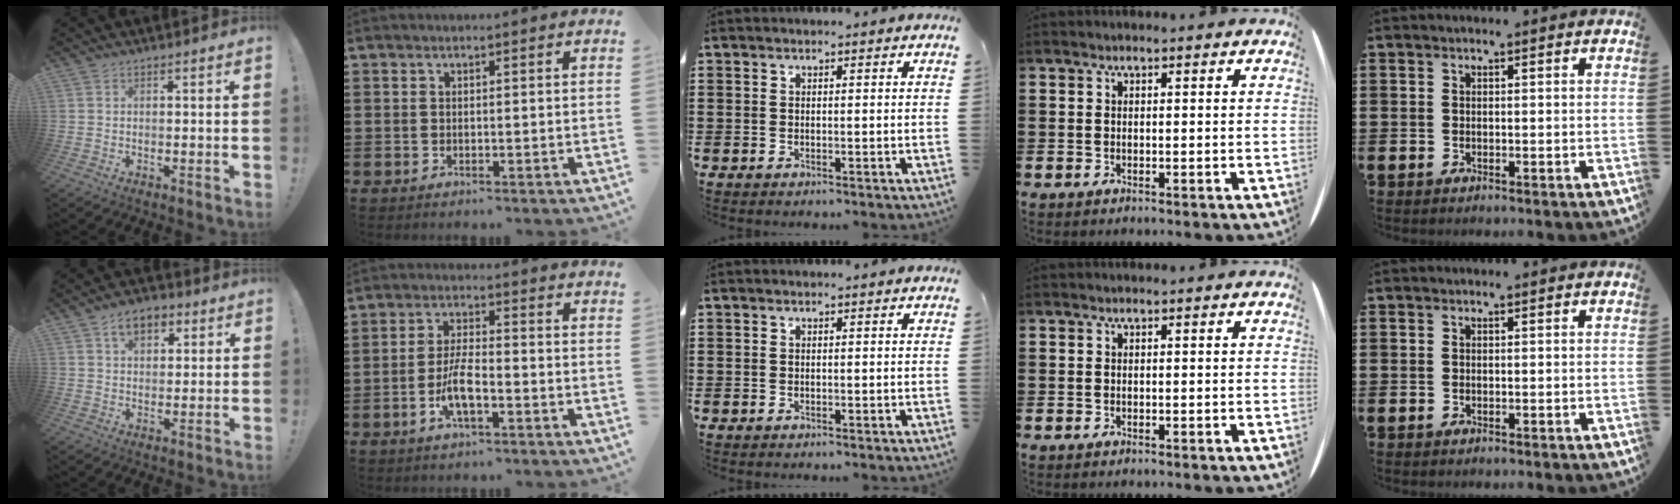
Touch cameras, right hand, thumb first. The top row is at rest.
{"thumb": {"total": 7.7, "force": [3.5, 5.2, 4.5], "torque": [-0.064, -0.002, 0.063]}, "index": {"total": 5.9, "force": [-2.4, 1.7, 5.1], "torque": [-0.110, -0.004, -0.049]}}